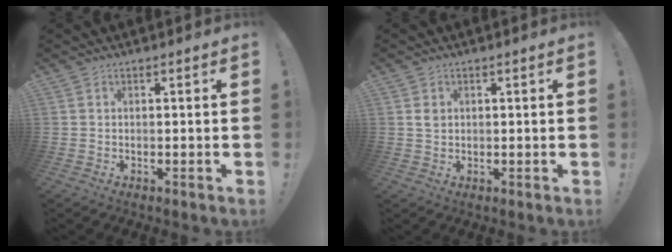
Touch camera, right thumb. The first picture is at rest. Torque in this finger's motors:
{"motor_torque": [-0.08, 0.13, 0.34, -0.36, 0.05]}